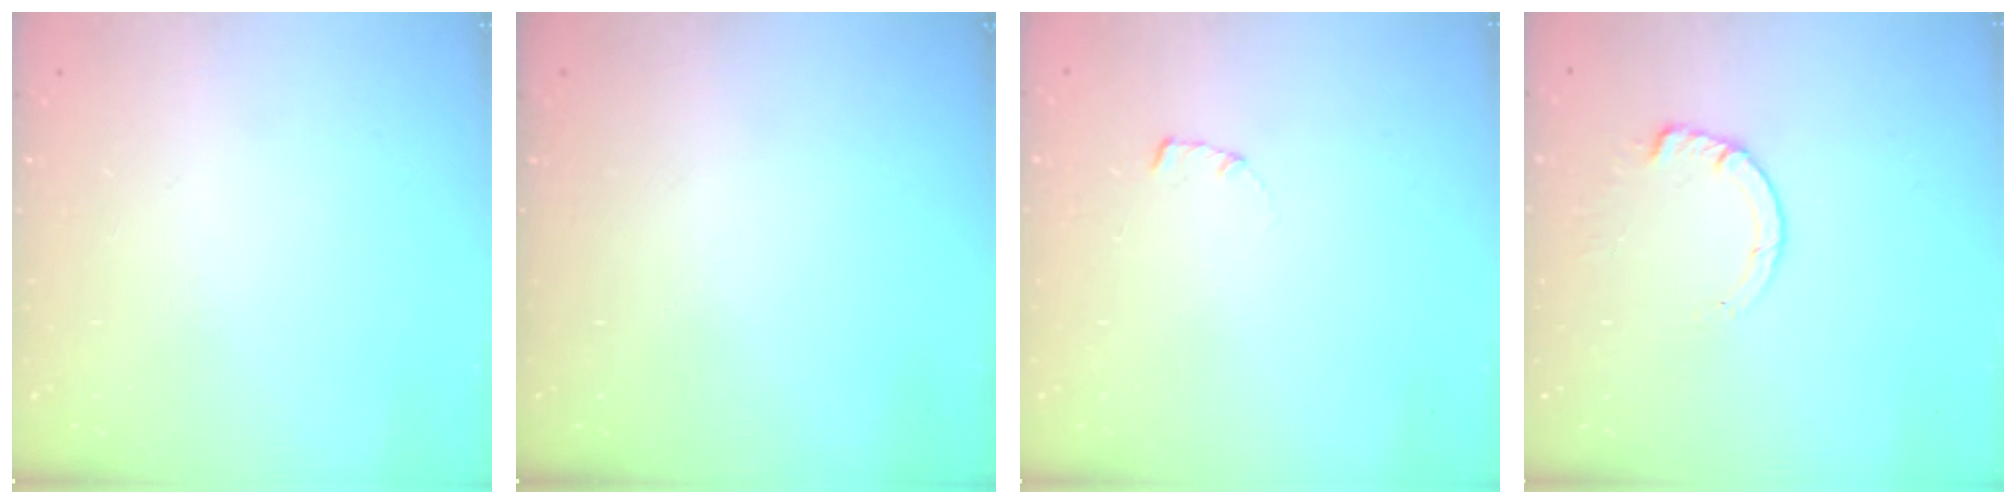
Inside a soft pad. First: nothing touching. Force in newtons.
{"total": 0.0}
{"total": 1.7, "press": 1.7, "slide": 0.2}
{"total": 3.3, "press": 3.3, "slide": 0.4}